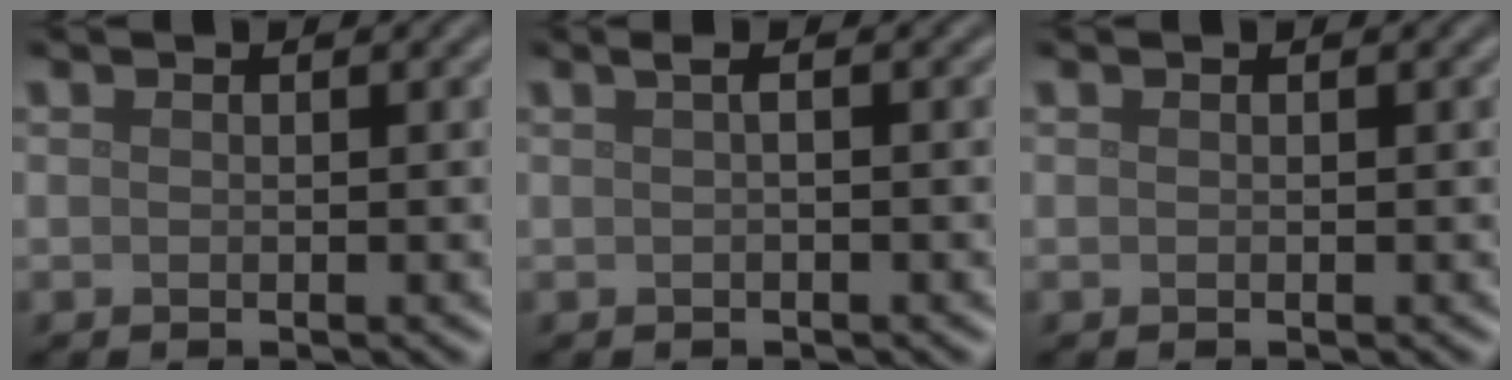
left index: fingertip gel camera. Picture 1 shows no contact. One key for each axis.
{"total": 0.9, "fx": 0.1, "fy": 0.2, "fz": 0.9, "tx": -0.018, "ty": 0.003, "tz": 0.001}
{"total": 0.0}